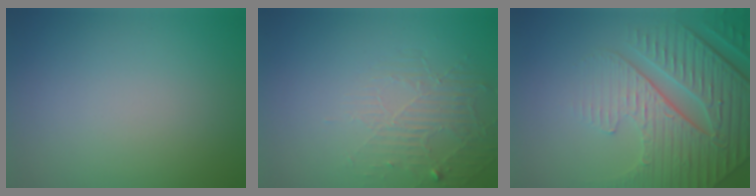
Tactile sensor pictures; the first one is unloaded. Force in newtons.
{"total": 2.0, "press": 1.1, "slide": 1.7}
{"total": 7.2, "press": 5.8, "slide": 4.3}